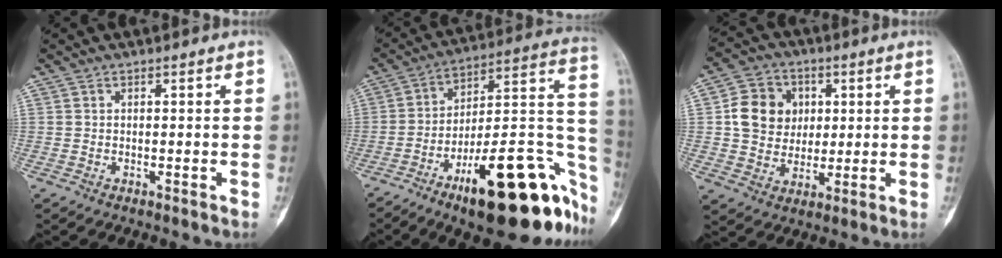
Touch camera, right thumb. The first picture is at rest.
{"total": 29.9, "force": [-14.1, 10.0, 24.4], "torque": [-0.247, 0.085, -0.204]}
{"total": 11.1, "force": [1.9, 9.6, 5.2], "torque": [-0.055, 0.001, 0.033]}